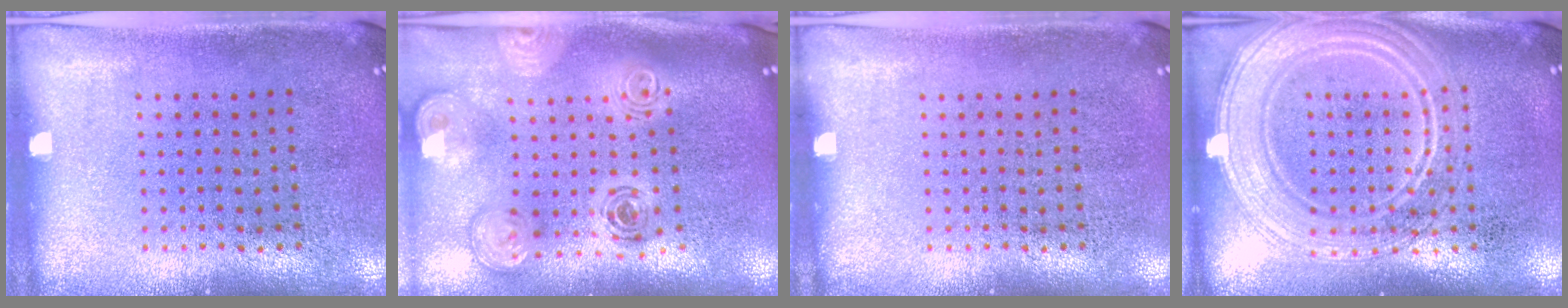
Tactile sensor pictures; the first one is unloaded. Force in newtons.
{"total": 2.1, "press": 1.7, "slide": 1.3}
{"total": 0.0}
{"total": 3.7, "press": 3.6, "slide": 0.6}